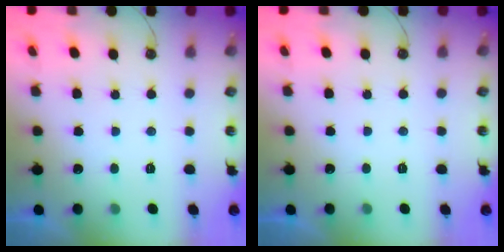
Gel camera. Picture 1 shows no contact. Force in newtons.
{"total": 0.0}